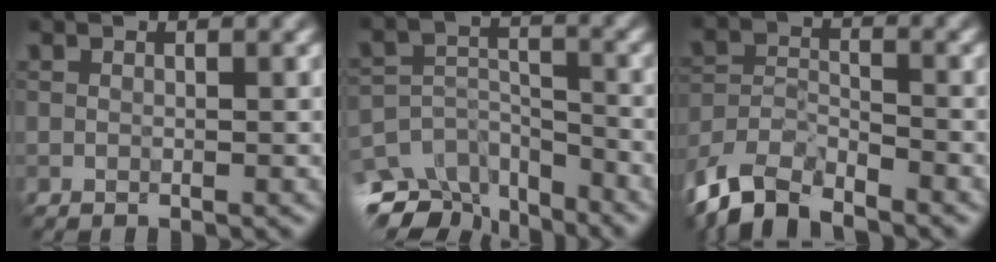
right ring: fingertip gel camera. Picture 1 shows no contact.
{"total": 7.4, "force": [-6.6, 3.0, 1.5], "torque": [-0.026, 0.001, -0.098]}
{"total": 6.0, "force": [-5.5, 1.6, 1.6], "torque": [-0.031, -0.004, -0.104]}